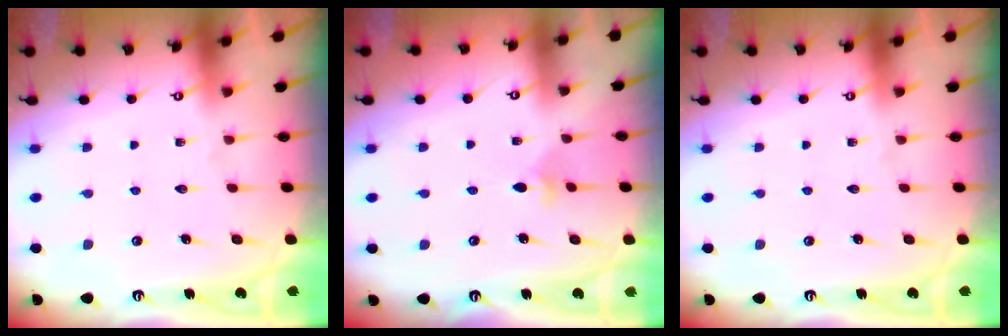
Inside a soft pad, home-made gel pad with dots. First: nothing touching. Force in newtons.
{"total": 3.8, "press": 3.8, "slide": 0.8}
{"total": 0.0}